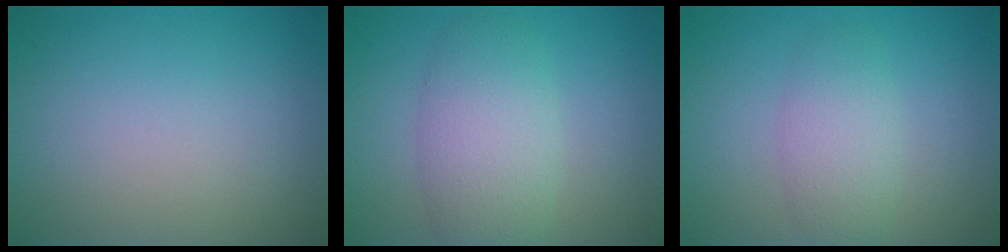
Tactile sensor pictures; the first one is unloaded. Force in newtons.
{"total": 5.1, "press": 5.1, "slide": 0.2}
{"total": 2.9, "press": 2.9, "slide": 0.1}